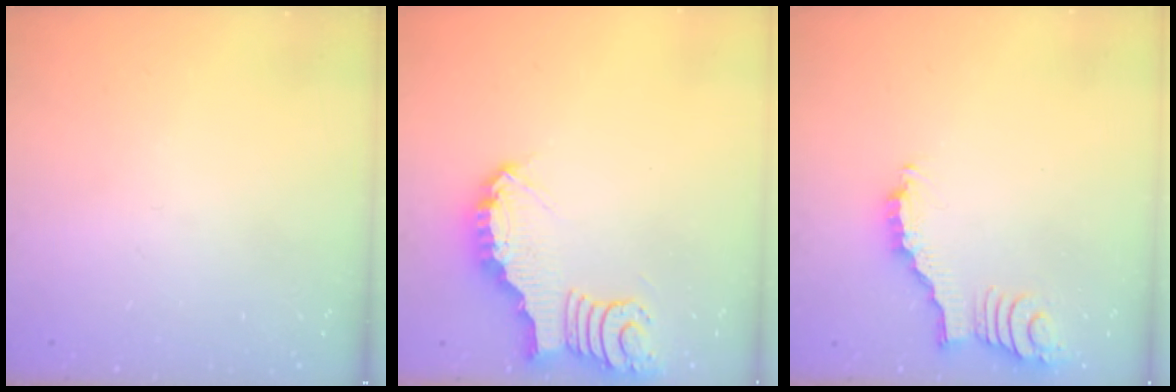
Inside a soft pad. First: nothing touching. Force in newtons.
{"total": 3.7, "press": 3.7, "slide": 0.1}
{"total": 2.5, "press": 2.4, "slide": 0.4}